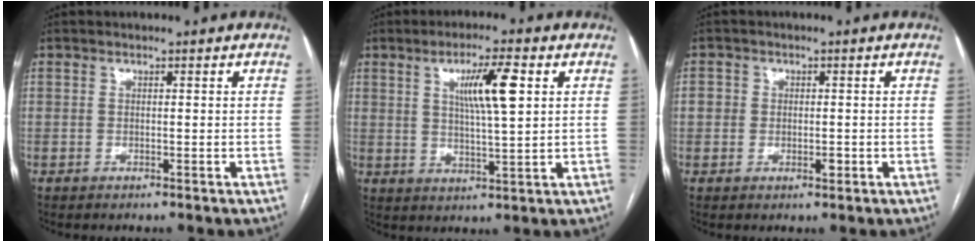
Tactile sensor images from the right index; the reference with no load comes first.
{"total": 8.0, "force": [2.7, 0.8, 7.5], "torque": [-0.131, 0.004, 0.047]}
{"total": 2.8, "force": [-0.5, 2.4, 1.5], "torque": [-0.014, 0.006, -0.007]}